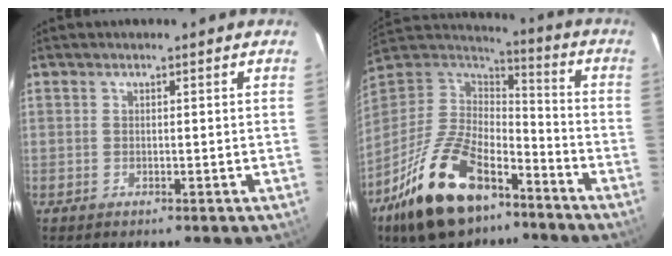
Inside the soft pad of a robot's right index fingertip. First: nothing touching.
{"total": 23.6, "force": [-14.1, 12.0, 14.6], "torque": [-0.302, -0.007, -0.238]}